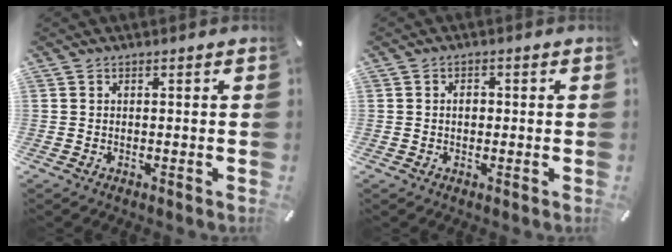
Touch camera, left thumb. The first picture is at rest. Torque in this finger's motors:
{"motor_torque": [0.60, 0.53, 0.18, -0.12, 0.09]}